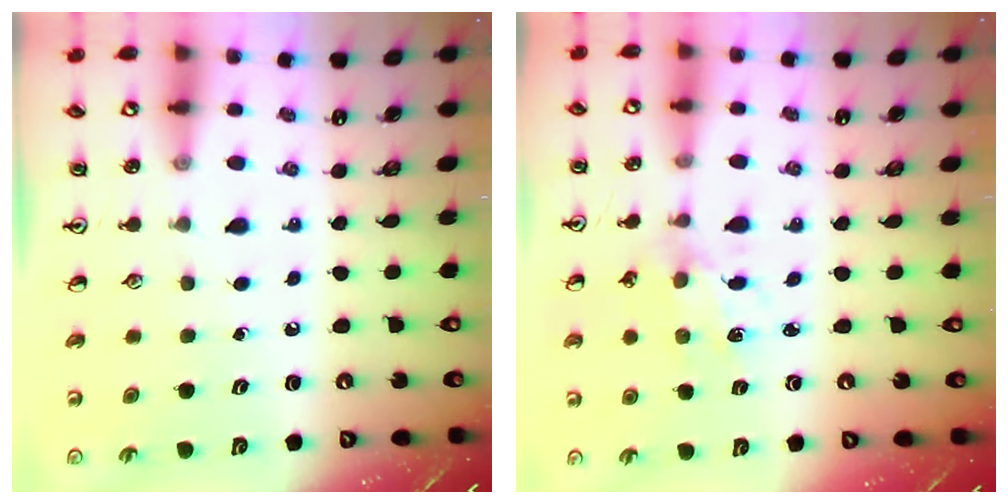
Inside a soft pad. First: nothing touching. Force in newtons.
{"total": 2.6, "press": 2.6, "slide": 0.4}